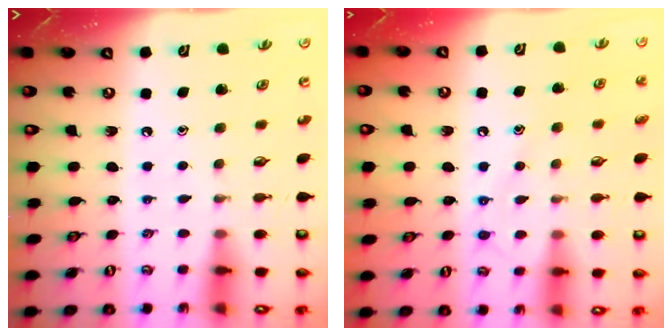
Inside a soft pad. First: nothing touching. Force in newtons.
{"total": 10.5, "press": 10.4, "slide": 0.9}